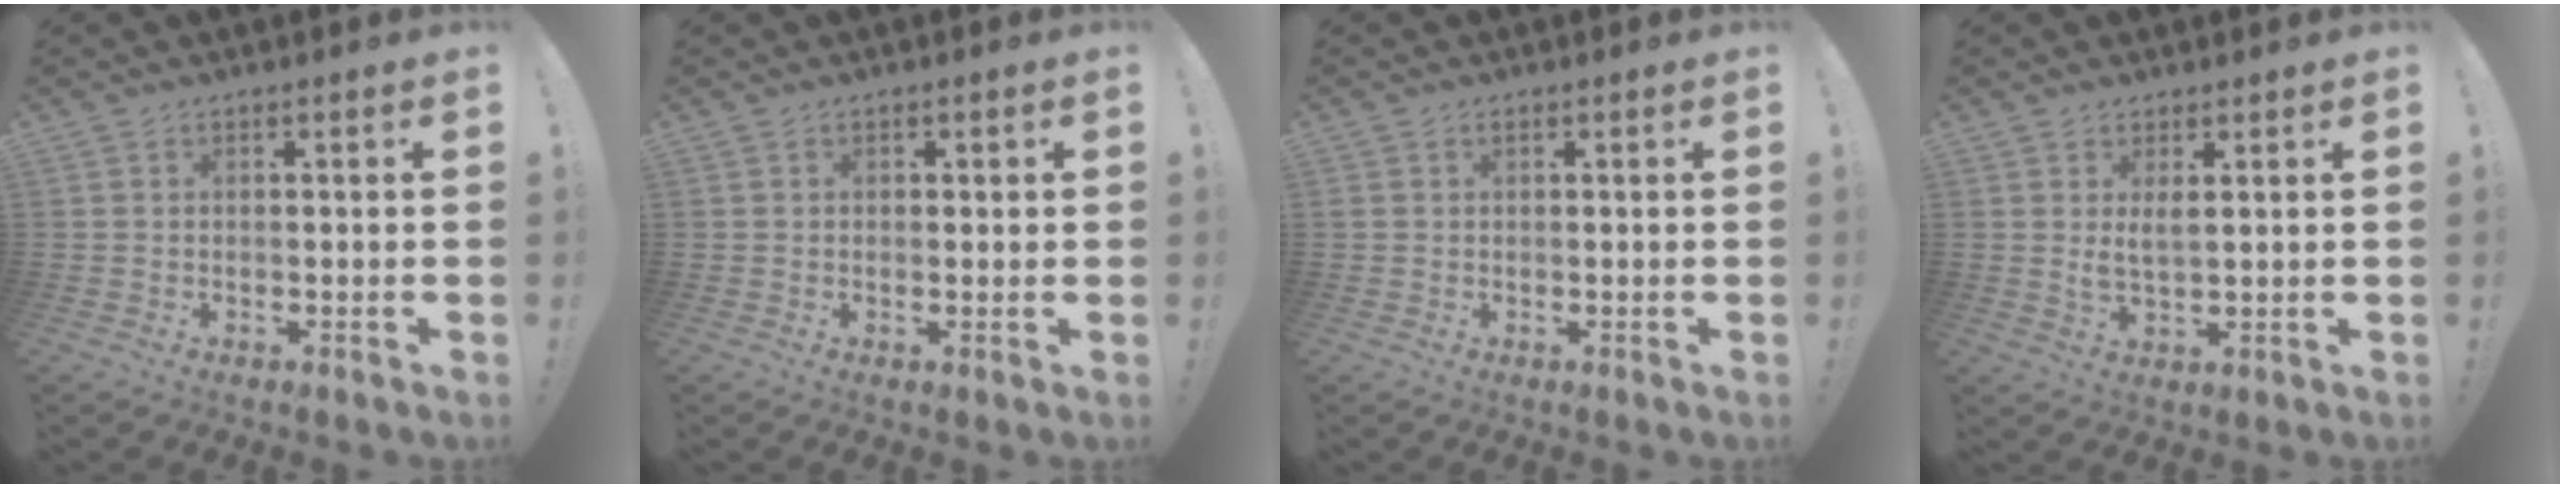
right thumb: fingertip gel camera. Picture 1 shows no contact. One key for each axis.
{"total": 1.0, "fx": 0.6, "fy": 0.7, "fz": 0.2, "tx": 0.000, "ty": 0.000, "tz": 0.011}
{"total": 0.8, "fx": 0.4, "fy": 0.4, "fz": 0.5, "tx": -0.012, "ty": 0.002, "tz": 0.008}
{"total": 3.8, "fx": 1.7, "fy": 1.2, "fz": 3.2, "tx": -0.051, "ty": -0.012, "tz": 0.026}